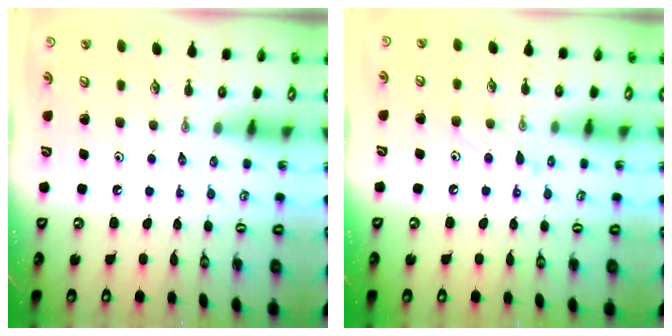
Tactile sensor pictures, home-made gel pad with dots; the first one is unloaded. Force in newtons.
{"total": 8.2, "press": 8.1, "slide": 0.7}